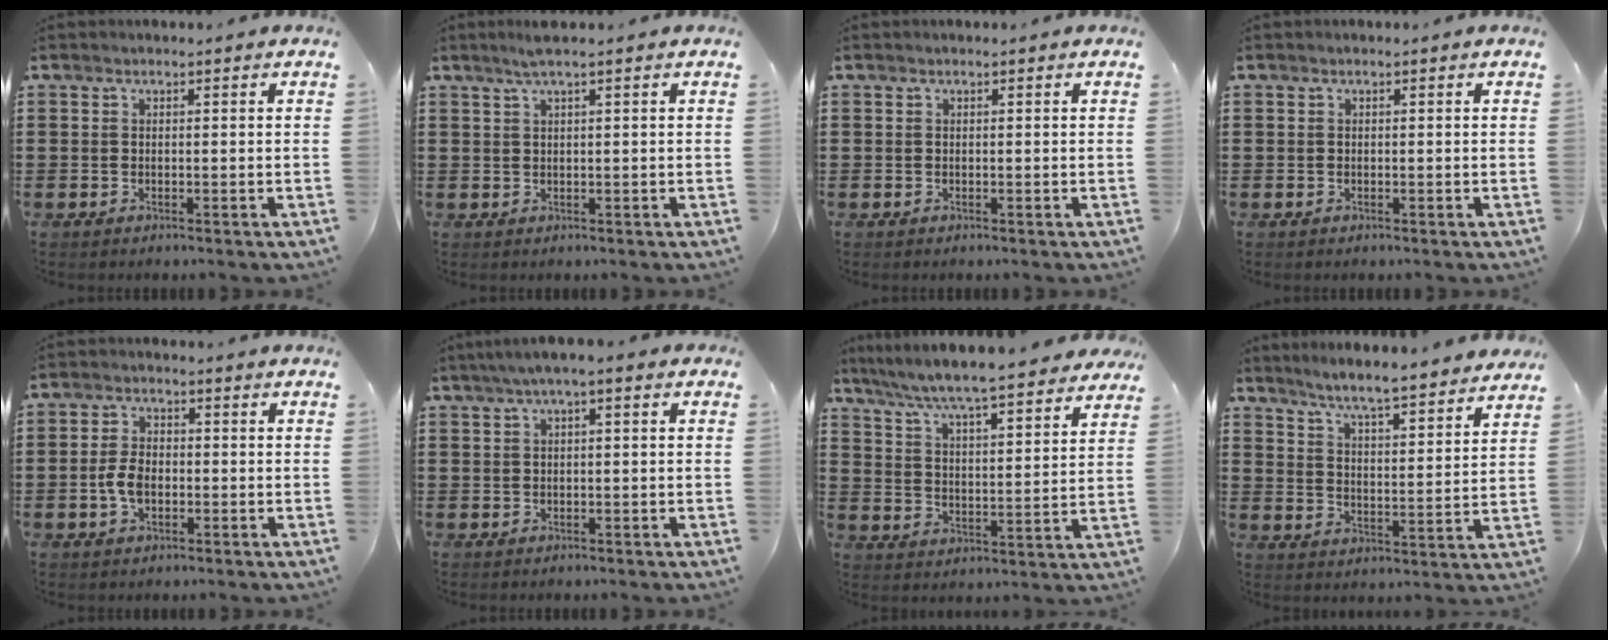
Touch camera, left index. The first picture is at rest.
{"total": 2.0, "force": [1.2, -0.2, 1.6], "torque": [-0.031, 0.001, 0.021]}
{"total": 0.0}
{"total": 0.0}
{"total": 4.4, "force": [-0.9, 2.6, 3.4], "torque": [-0.083, -0.002, -0.022]}
{"total": 1.9, "force": [0.0, 0.2, 1.9], "torque": [-0.032, 0.001, -0.001]}
{"total": 6.0, "force": [5.6, -0.2, 2.1], "torque": [-0.068, -0.039, 0.091]}
{"total": 5.5, "force": [5.2, -0.5, 1.8], "torque": [-0.059, -0.042, 0.084]}